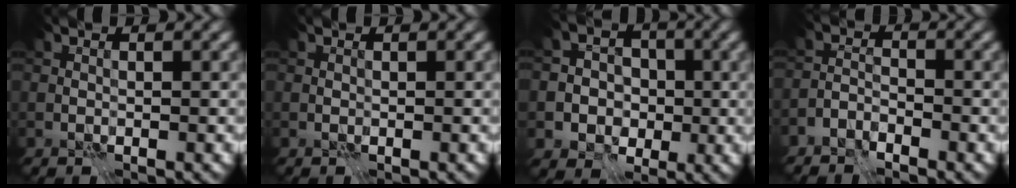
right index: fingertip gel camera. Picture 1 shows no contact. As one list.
[{"total": 0.0}, {"total": 5.9, "force": [-1.4, 5.5, 1.7], "torque": [-0.016, 0.015, -0.049]}, {"total": 2.2, "force": [-2.1, 0.4, 0.3], "torque": [-0.003, 0.007, -0.051]}]